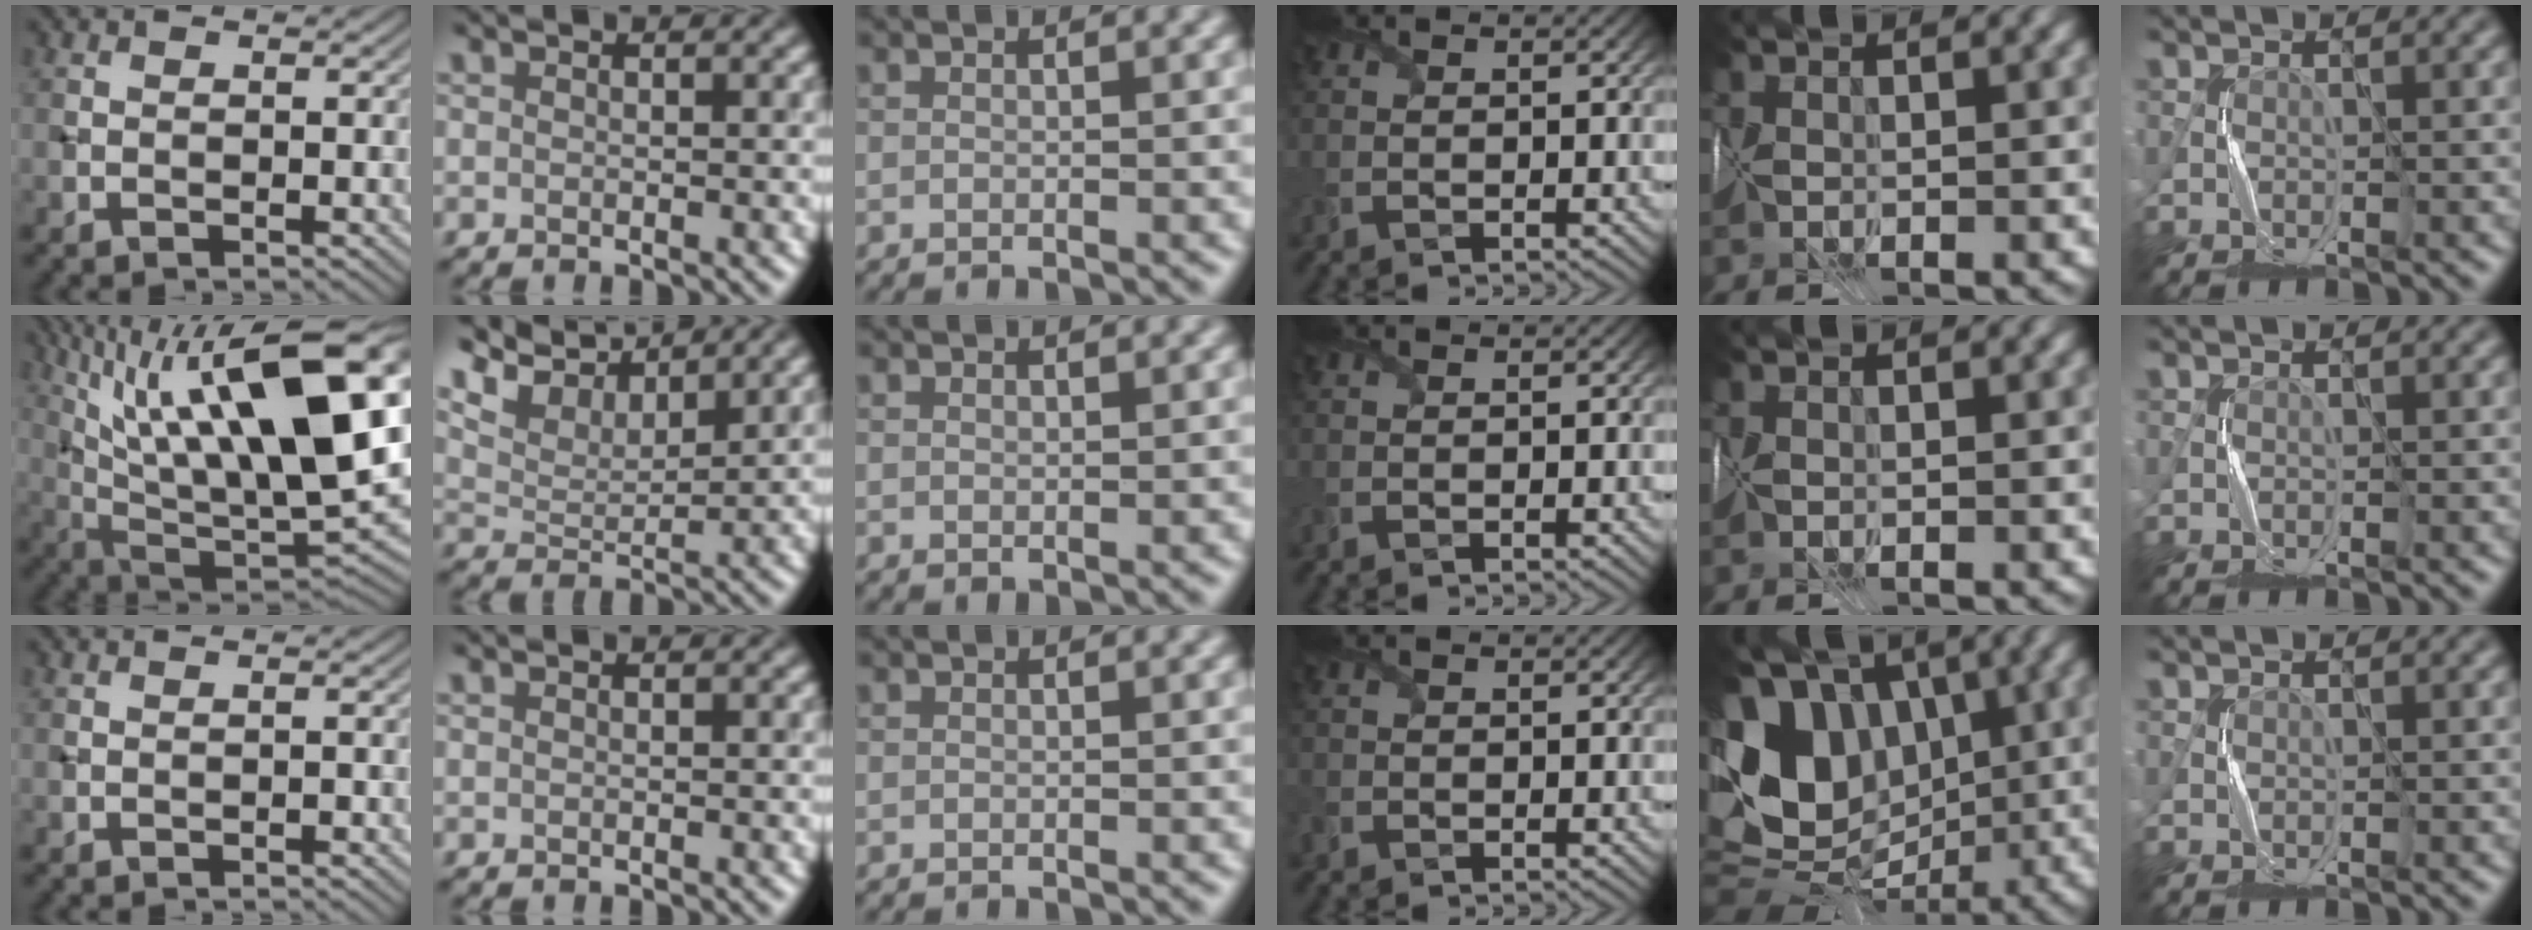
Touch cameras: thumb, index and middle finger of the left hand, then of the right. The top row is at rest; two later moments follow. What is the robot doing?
{"motion": "fold", "object": "map"}